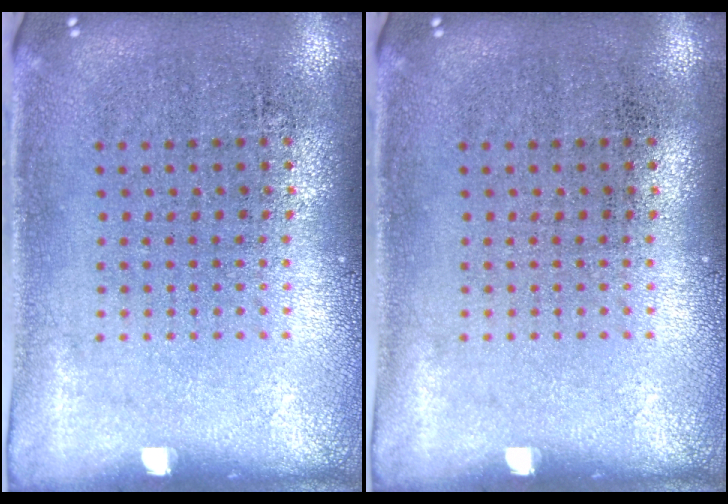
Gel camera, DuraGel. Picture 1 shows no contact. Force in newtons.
{"total": 0.0}